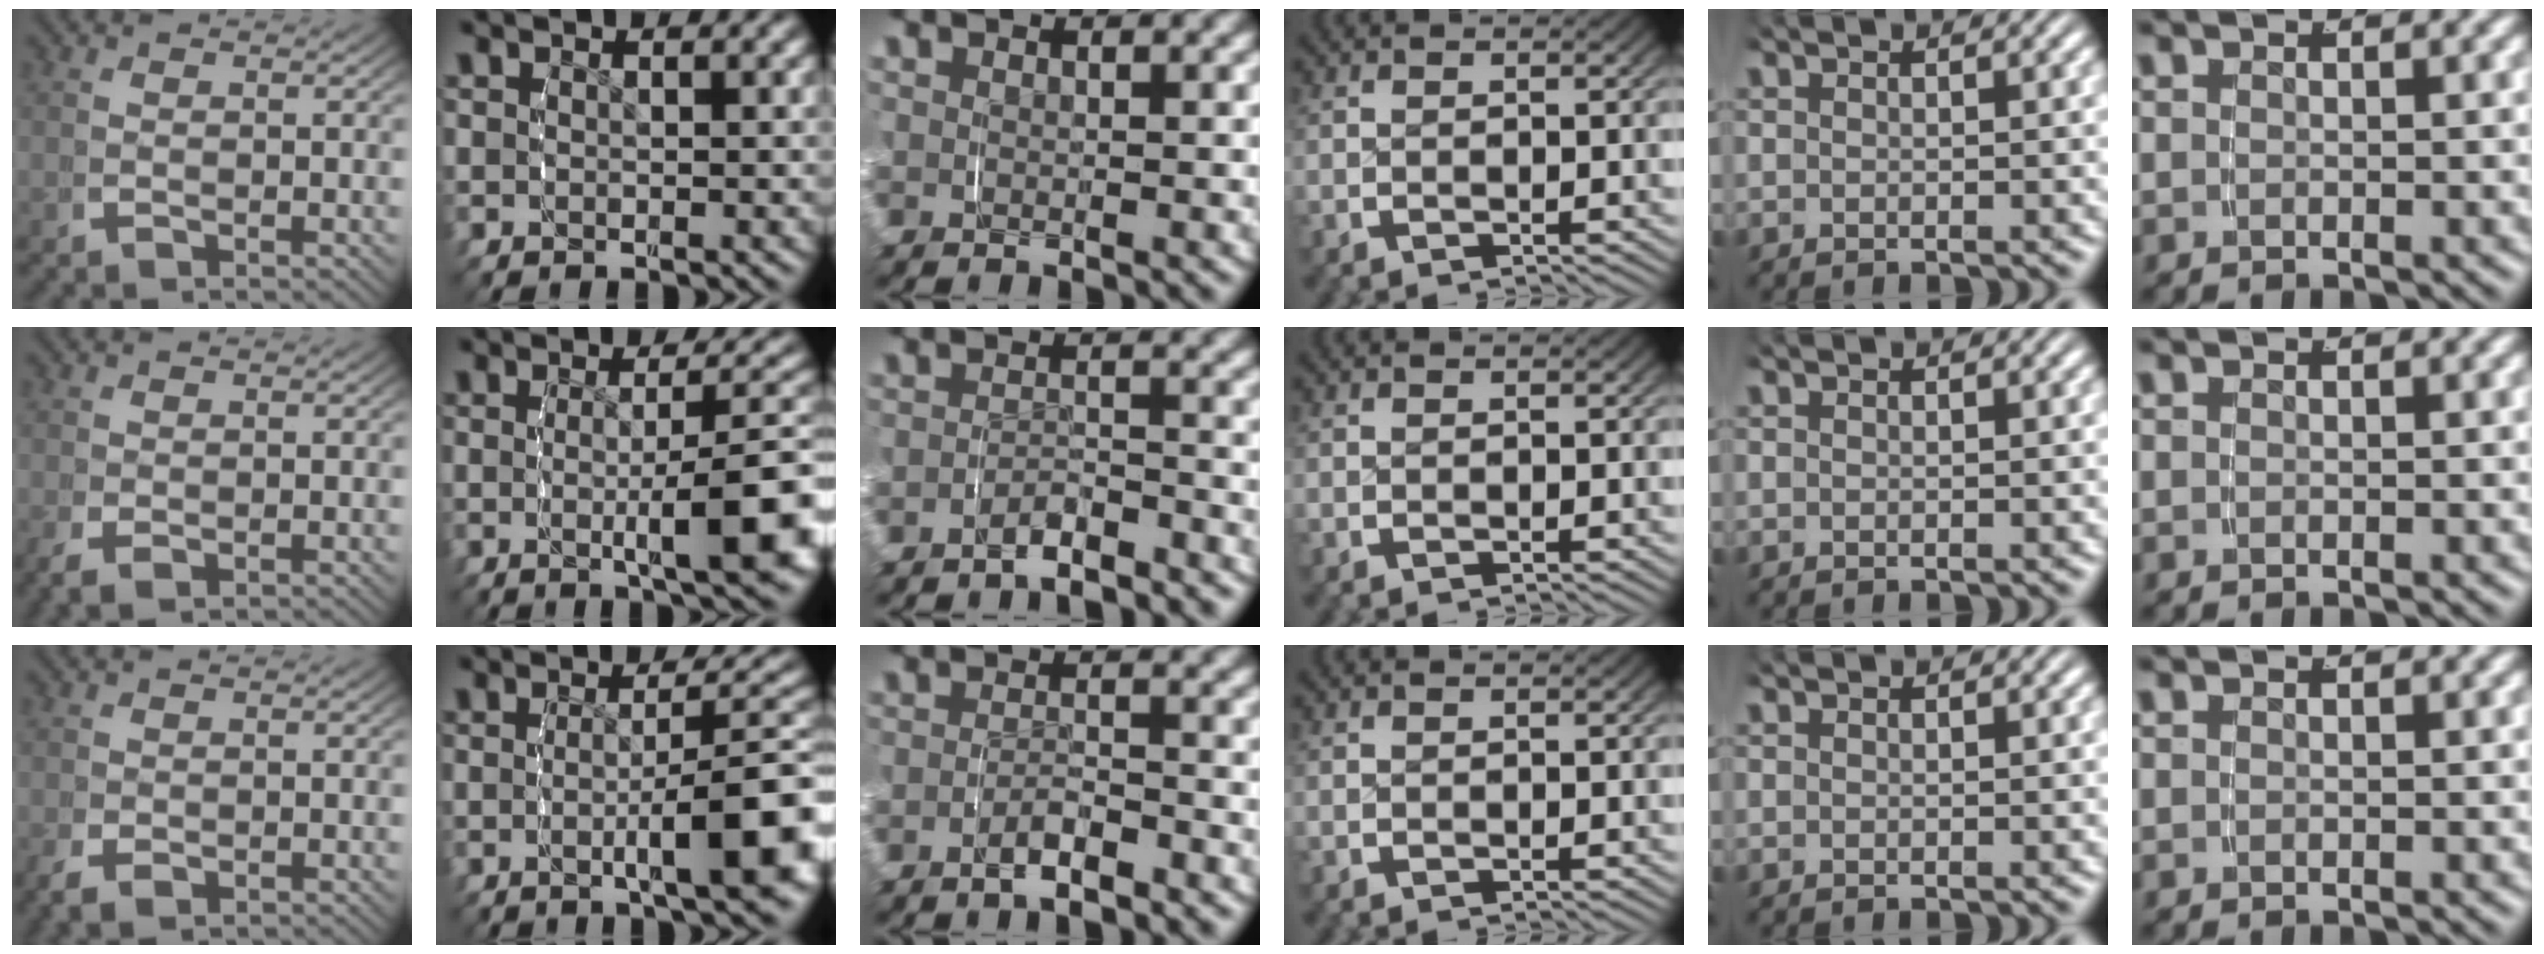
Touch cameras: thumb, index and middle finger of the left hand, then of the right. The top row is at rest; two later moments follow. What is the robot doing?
{"motion": "grasp_and_lifting", "object": "toothpaste"}